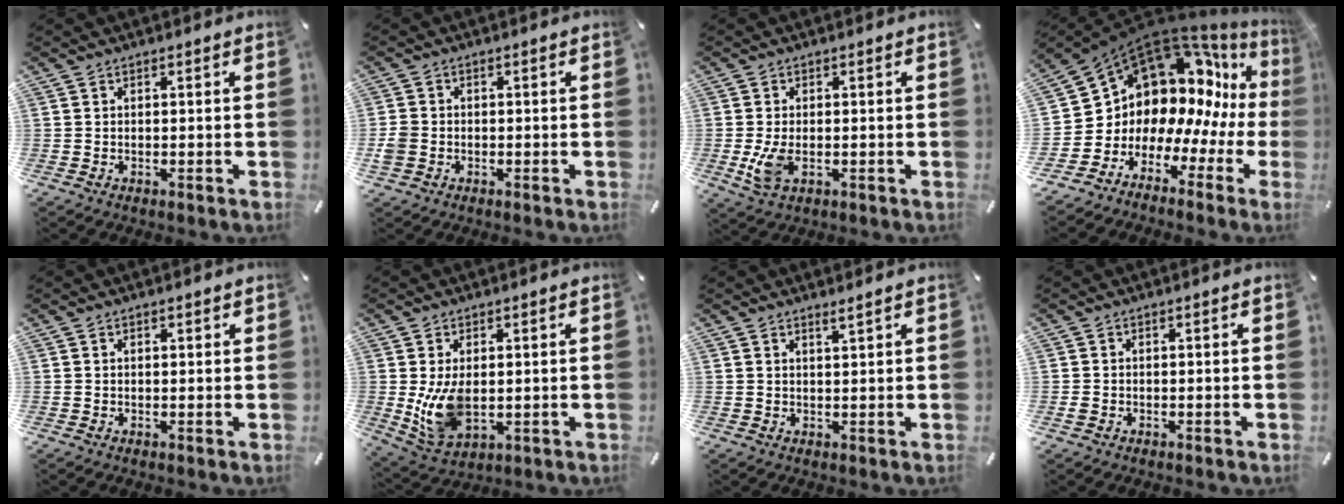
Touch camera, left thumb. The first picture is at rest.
{"total": 3.2, "force": [-0.9, 2.8, 1.1], "torque": [-0.017, 0.008, -0.016]}
{"total": 5.5, "force": [-0.9, 3.1, 4.4], "torque": [-0.098, -0.010, -0.019]}
{"total": 13.0, "force": [6.4, 10.2, 5.0], "torque": [-0.081, -0.087, 0.125]}
{"total": 0.8, "force": [0.4, 0.5, 0.5], "torque": [-0.010, 0.004, 0.006]}
{"total": 9.4, "force": [0.1, 6.0, 7.2], "torque": [-0.155, -0.012, 0.001]}
{"total": 1.7, "force": [1.6, -0.1, 0.6], "torque": [-0.014, -0.002, 0.029]}
{"total": 1.0, "force": [-0.2, 1.0, 0.0], "torque": [0.002, 0.005, -0.007]}